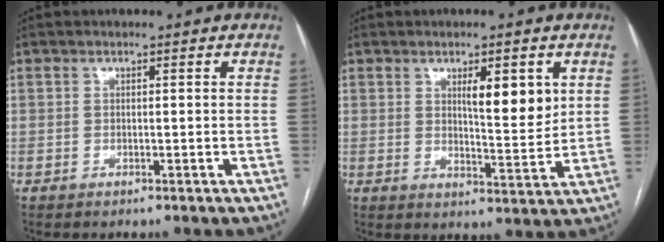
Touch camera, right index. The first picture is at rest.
{"total": 6.8, "force": [2.6, 1.5, 6.0], "torque": [-0.092, -0.011, 0.041]}